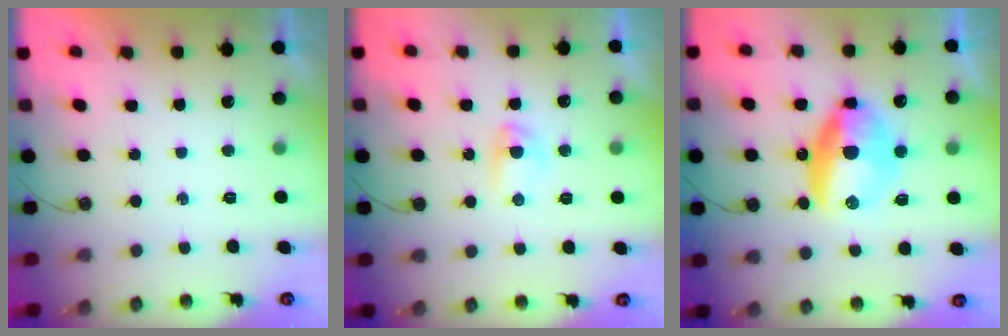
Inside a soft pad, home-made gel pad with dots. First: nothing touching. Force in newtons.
{"total": 2.9, "press": 2.9, "slide": 0.5}
{"total": 11.9, "press": 11.9, "slide": 0.6}